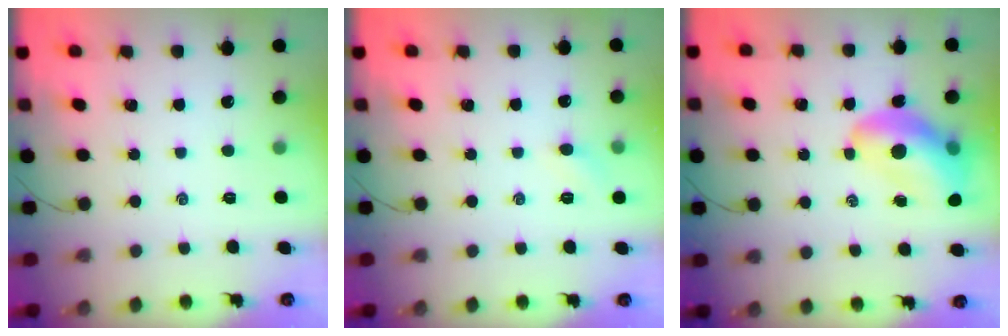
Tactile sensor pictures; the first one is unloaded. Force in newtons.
{"total": 3.9, "press": 3.7, "slide": 1.0}
{"total": 13.2, "press": 12.6, "slide": 3.7}